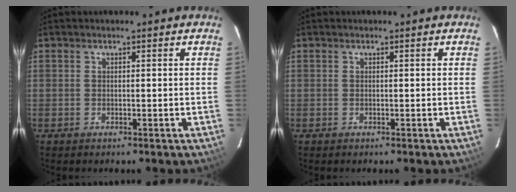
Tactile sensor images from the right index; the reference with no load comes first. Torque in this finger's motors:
{"motor_torque": [0.00, 0.00, 0.00, 0.00]}